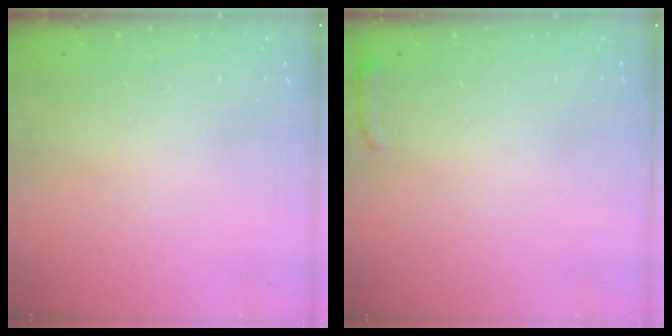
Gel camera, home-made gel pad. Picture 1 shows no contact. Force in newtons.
{"total": 4.7, "press": 4.6, "slide": 0.9}